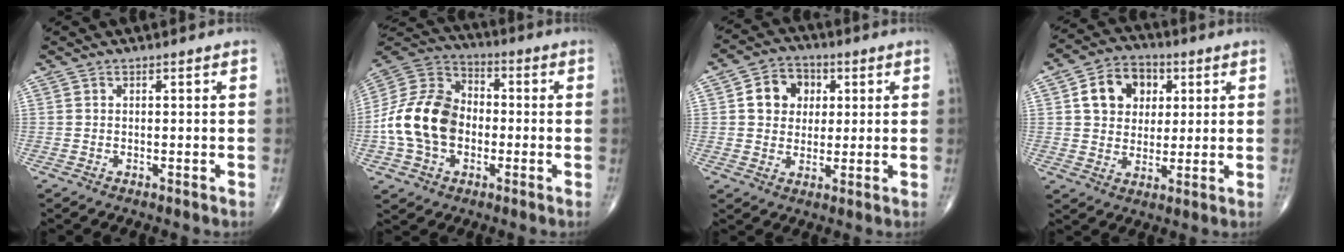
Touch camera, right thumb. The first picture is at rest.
{"total": 16.5, "force": [-2.6, 12.1, 10.9], "torque": [-0.188, 0.034, -0.054]}
{"total": 8.5, "force": [1.9, 7.1, 4.3], "torque": [-0.032, 0.001, 0.026]}
{"total": 10.4, "force": [2.7, 8.3, 5.7], "torque": [-0.058, 0.000, 0.041]}